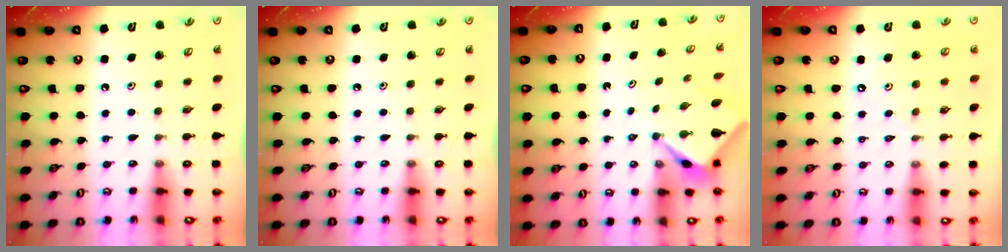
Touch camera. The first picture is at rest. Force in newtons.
{"total": 0.0}
{"total": 2.6, "press": 2.6, "slide": 0.1}
{"total": 3.6, "press": 3.6, "slide": 0.6}